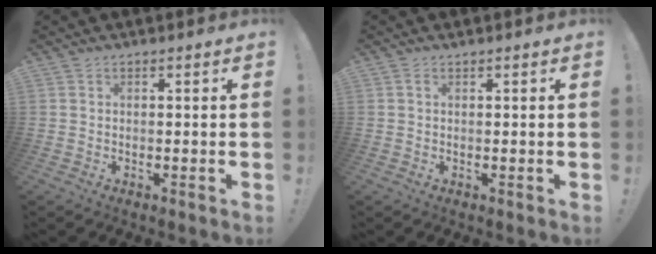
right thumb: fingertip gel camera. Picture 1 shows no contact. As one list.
[{"total": 0.5, "force": [0.3, 0.1, 0.4], "torque": [-0.002, -0.003, 0.004]}]